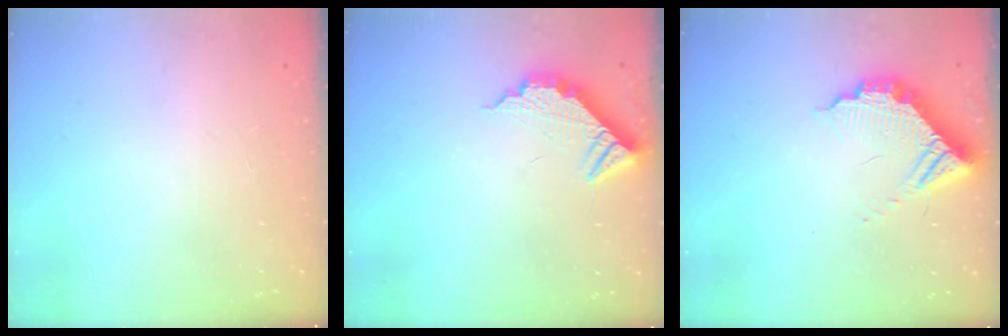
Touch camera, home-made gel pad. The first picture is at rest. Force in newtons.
{"total": 10.5, "press": 10.5, "slide": 0.9}
{"total": 11.3, "press": 11.2, "slide": 1.3}